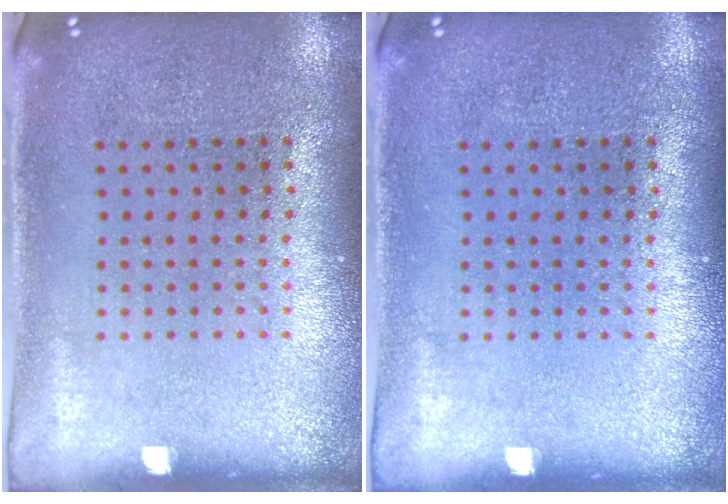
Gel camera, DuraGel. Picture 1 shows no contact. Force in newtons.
{"total": 0.0}